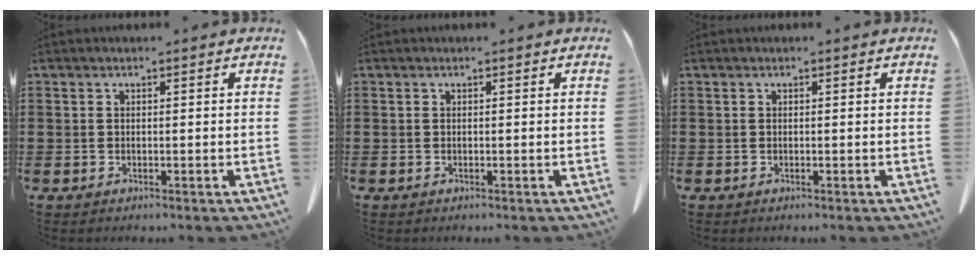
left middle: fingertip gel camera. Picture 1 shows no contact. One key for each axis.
{"total": 0.0}
{"total": 0.0}